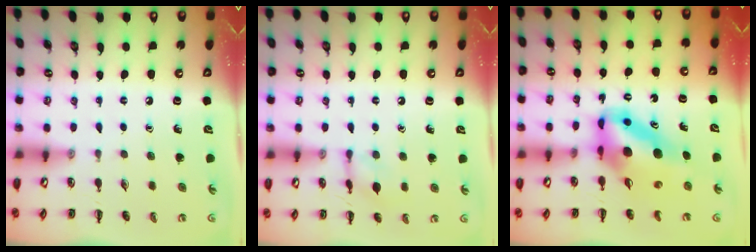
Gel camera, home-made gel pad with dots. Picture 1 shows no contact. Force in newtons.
{"total": 6.8, "press": 6.8, "slide": 0.8}
{"total": 10.2, "press": 9.7, "slide": 3.0}